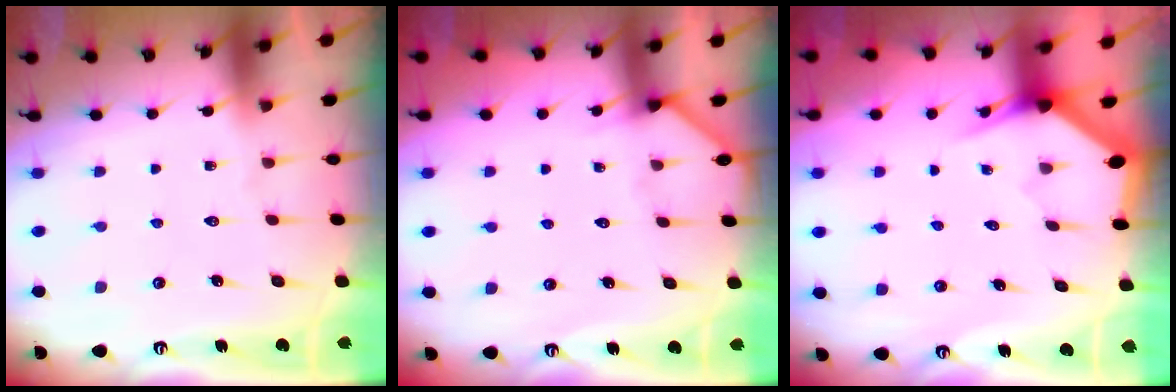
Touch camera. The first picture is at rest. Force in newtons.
{"total": 3.5, "press": 3.5, "slide": 0.4}
{"total": 3.0, "press": 3.0, "slide": 0.0}